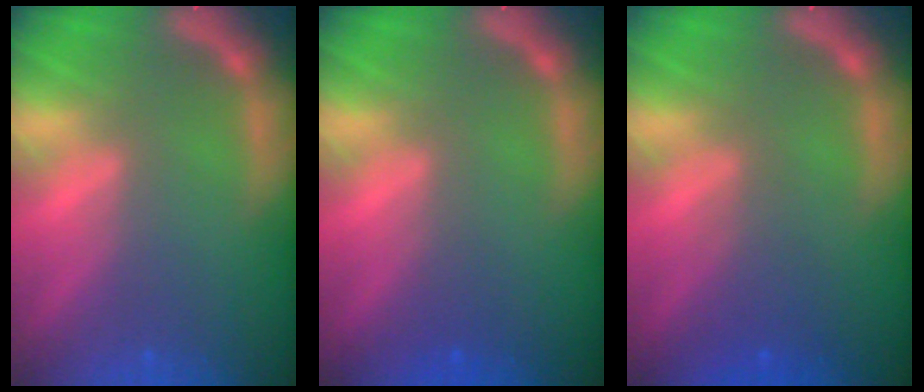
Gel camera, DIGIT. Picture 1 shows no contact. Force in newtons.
{"total": 0.9}
{"total": 2.4}